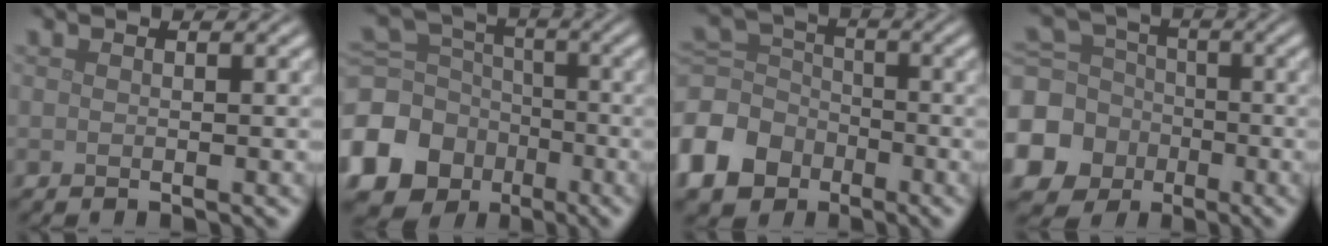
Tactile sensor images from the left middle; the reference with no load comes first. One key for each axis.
{"total": 10.6, "fx": -4.7, "fy": 8.9, "fz": 3.3, "tx": -0.109, "ty": -0.022, "tz": -0.097}
{"total": 8.2, "fx": -4.1, "fy": 6.2, "fz": 3.5, "tx": -0.098, "ty": -0.006, "tz": -0.103}
{"total": 9.6, "fx": -3.2, "fy": 8.7, "fz": 2.6, "tx": -0.085, "ty": -0.024, "tz": -0.083}